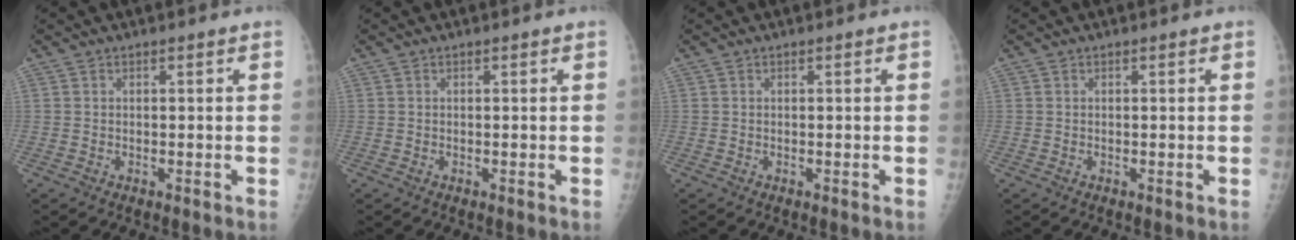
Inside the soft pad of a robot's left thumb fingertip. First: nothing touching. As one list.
[{"total": 0.0}, {"total": 0.0}, {"total": 0.0}]